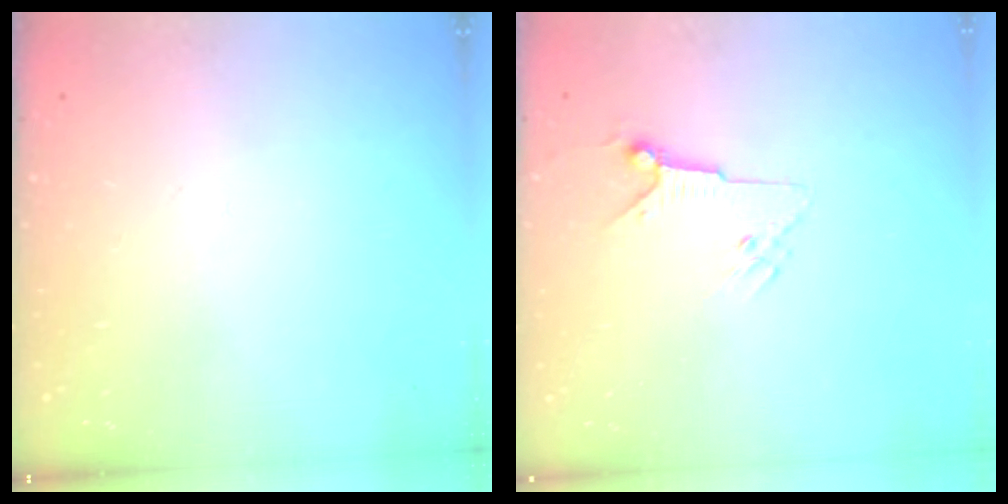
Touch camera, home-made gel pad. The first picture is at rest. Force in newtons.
{"total": 5.6, "press": 5.6, "slide": 0.8}